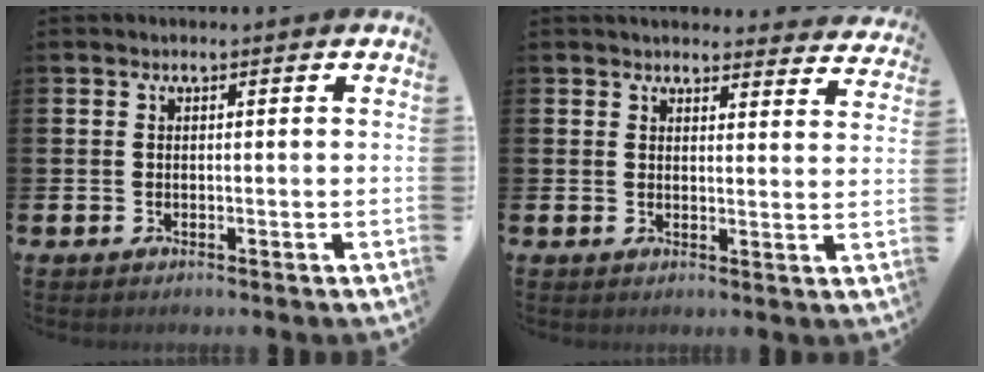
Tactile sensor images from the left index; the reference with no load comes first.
{"total": 3.6, "force": [3.5, 0.6, 0.1], "torque": [0.001, -0.023, 0.062]}